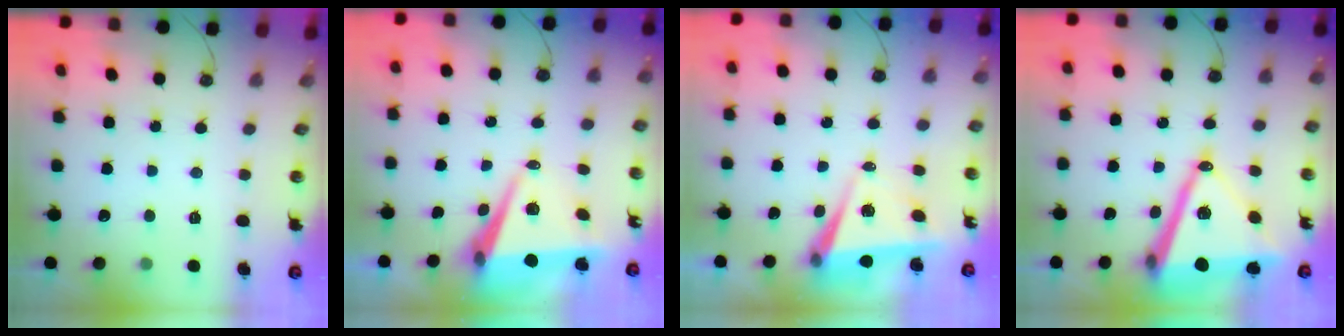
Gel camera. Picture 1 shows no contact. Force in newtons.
{"total": 8.7, "press": 7.5, "slide": 4.3}
{"total": 6.3, "press": 4.6, "slide": 4.3}
{"total": 18.2, "press": 17.8, "slide": 3.8}